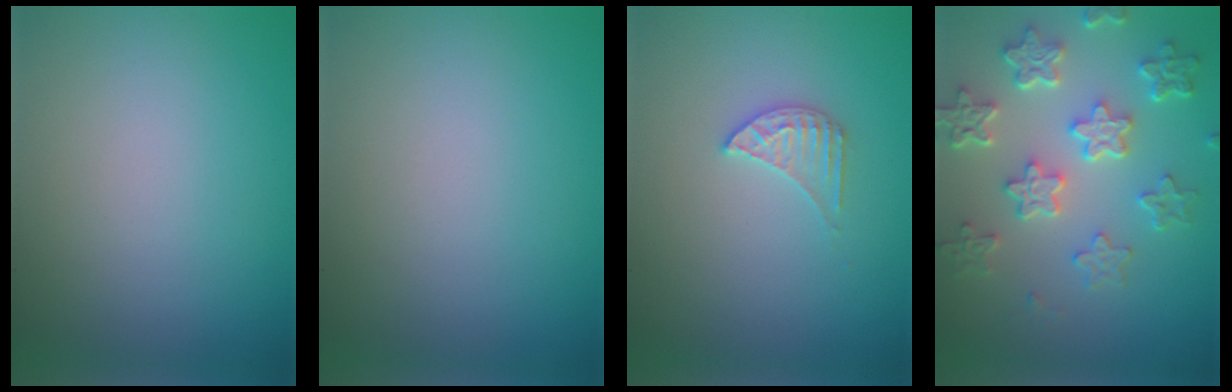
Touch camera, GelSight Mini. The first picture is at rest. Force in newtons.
{"total": 0.0}
{"total": 2.1, "press": 2.0, "slide": 0.4}
{"total": 6.0, "press": 4.7, "slide": 3.8}